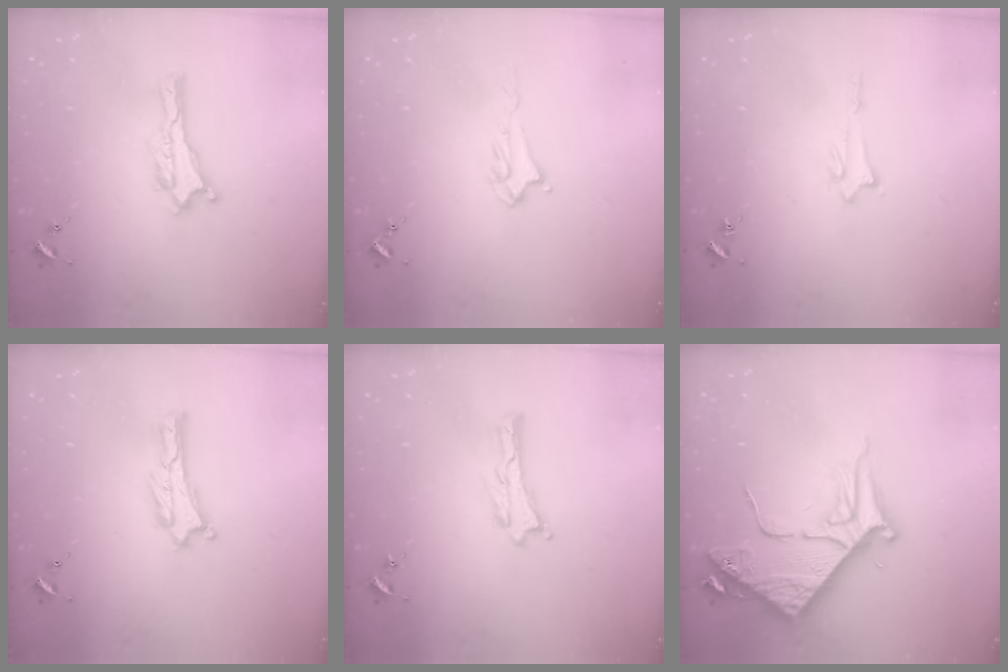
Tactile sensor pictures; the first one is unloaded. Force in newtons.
{"total": 3.2, "press": 3.2, "slide": 0.5}
{"total": 1.2, "press": 1.2, "slide": 0.1}
{"total": 0.0}
{"total": 0.0}
{"total": 9.4, "press": 9.3, "slide": 1.1}